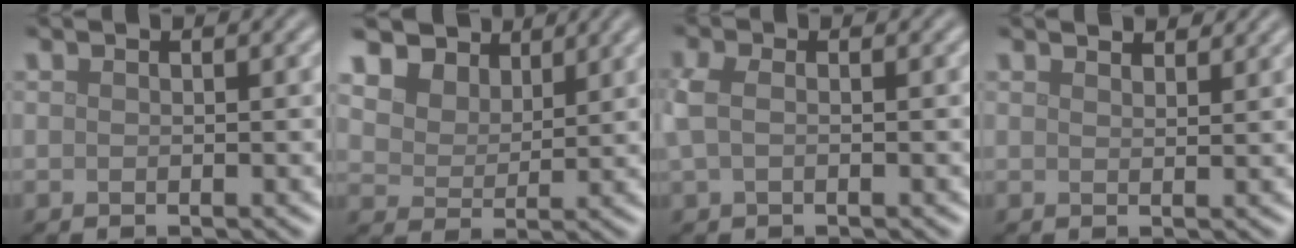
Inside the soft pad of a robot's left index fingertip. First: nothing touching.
{"total": 7.6, "force": [5.5, 4.5, 2.7], "torque": [-0.086, 0.004, 0.103]}
{"total": 2.1, "force": [0.2, 1.2, 1.7], "torque": [-0.044, 0.005, -0.001]}
{"total": 2.6, "force": [2.5, 0.4, 0.8], "torque": [-0.015, 0.003, 0.033]}